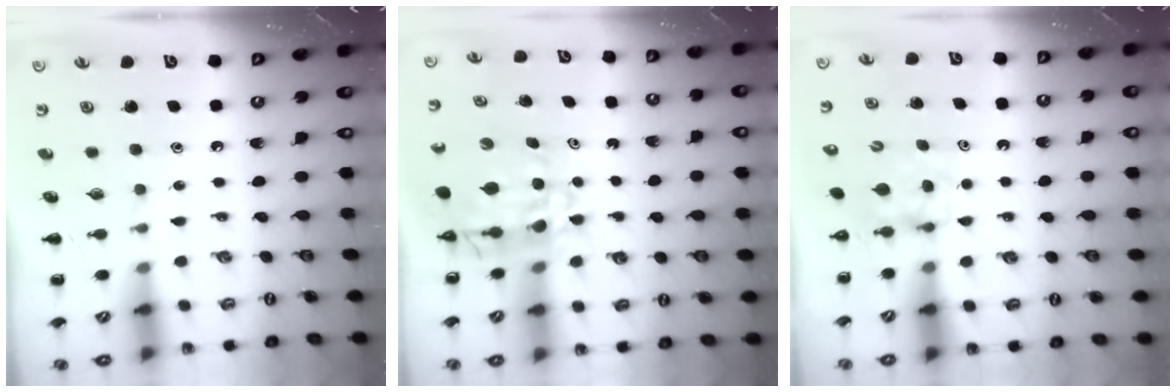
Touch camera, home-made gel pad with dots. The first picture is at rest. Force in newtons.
{"total": 8.6, "press": 7.7, "slide": 3.6}
{"total": 3.7, "press": 3.6, "slide": 0.7}